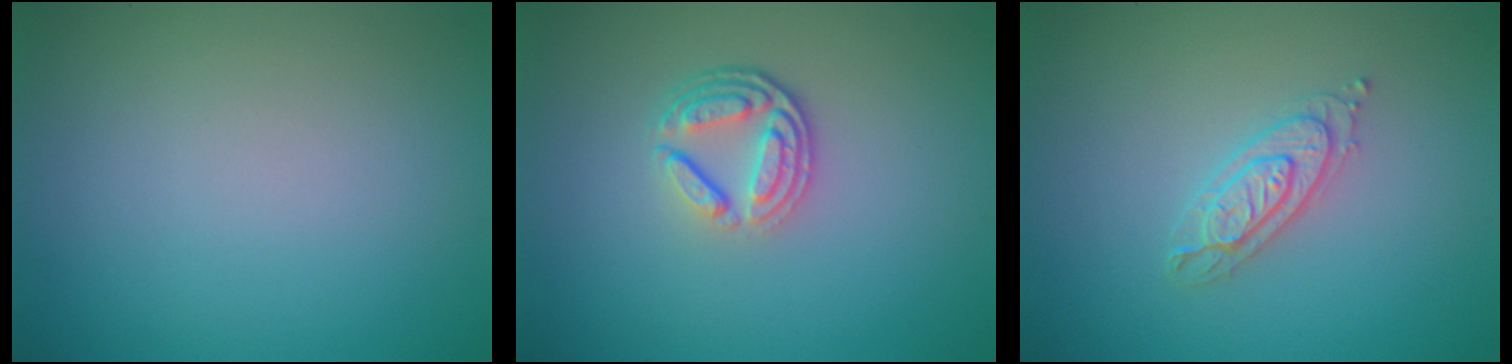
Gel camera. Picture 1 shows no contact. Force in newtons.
{"total": 3.8, "press": 2.8, "slide": 2.6}
{"total": 2.3, "press": 2.3, "slide": 0.4}